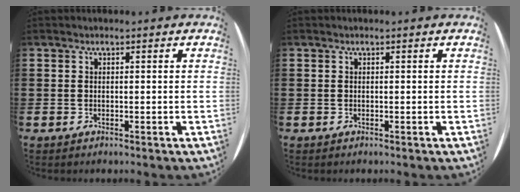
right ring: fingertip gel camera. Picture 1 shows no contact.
{"total": 0.0}